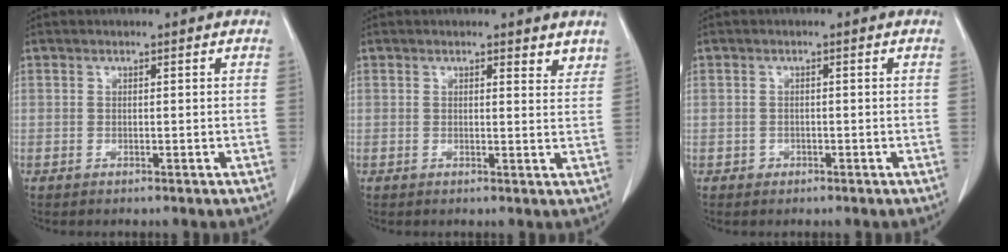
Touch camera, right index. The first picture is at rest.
{"total": 2.8, "force": [2.5, 0.9, 1.1], "torque": [-0.007, -0.010, 0.020]}
{"total": 1.0, "force": [-0.5, 0.9, 0.0], "torque": [-0.001, 0.004, -0.007]}